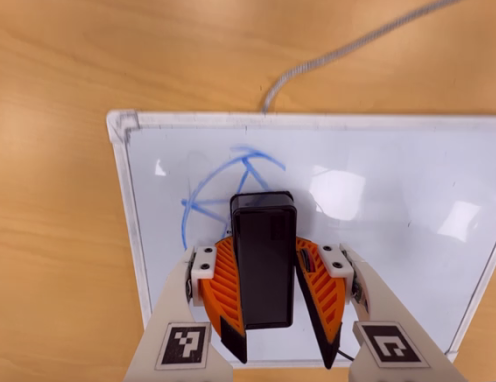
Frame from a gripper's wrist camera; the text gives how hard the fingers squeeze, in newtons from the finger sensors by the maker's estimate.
{"total": 11.8, "left": 13.7, "right": 9.8}